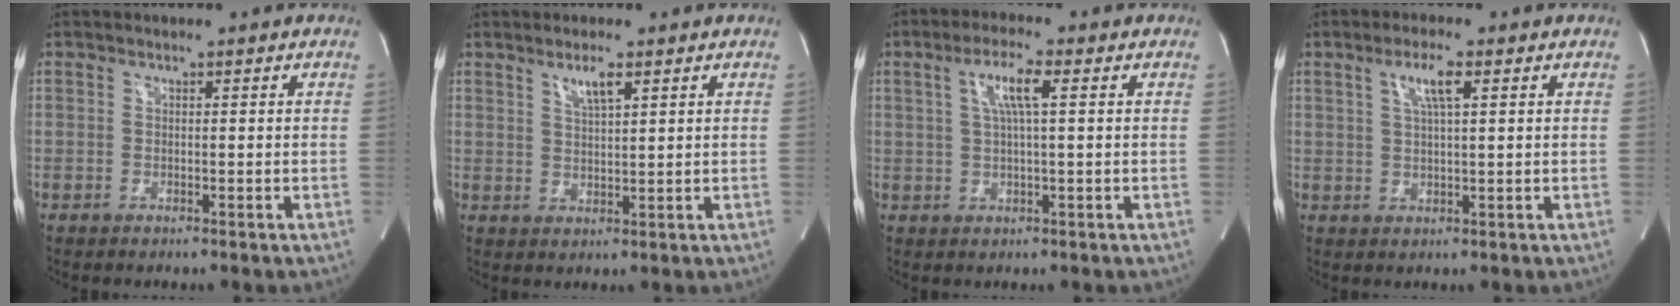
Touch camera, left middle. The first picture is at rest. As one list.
[{"total": 3.3, "force": [2.0, 0.4, 2.5], "torque": [-0.049, -0.001, 0.038]}, {"total": 5.4, "force": [1.6, 0.3, 5.1], "torque": [-0.099, 0.007, 0.030]}, {"total": 4.3, "force": [1.8, 0.4, 3.9], "torque": [-0.075, 0.003, 0.035]}]